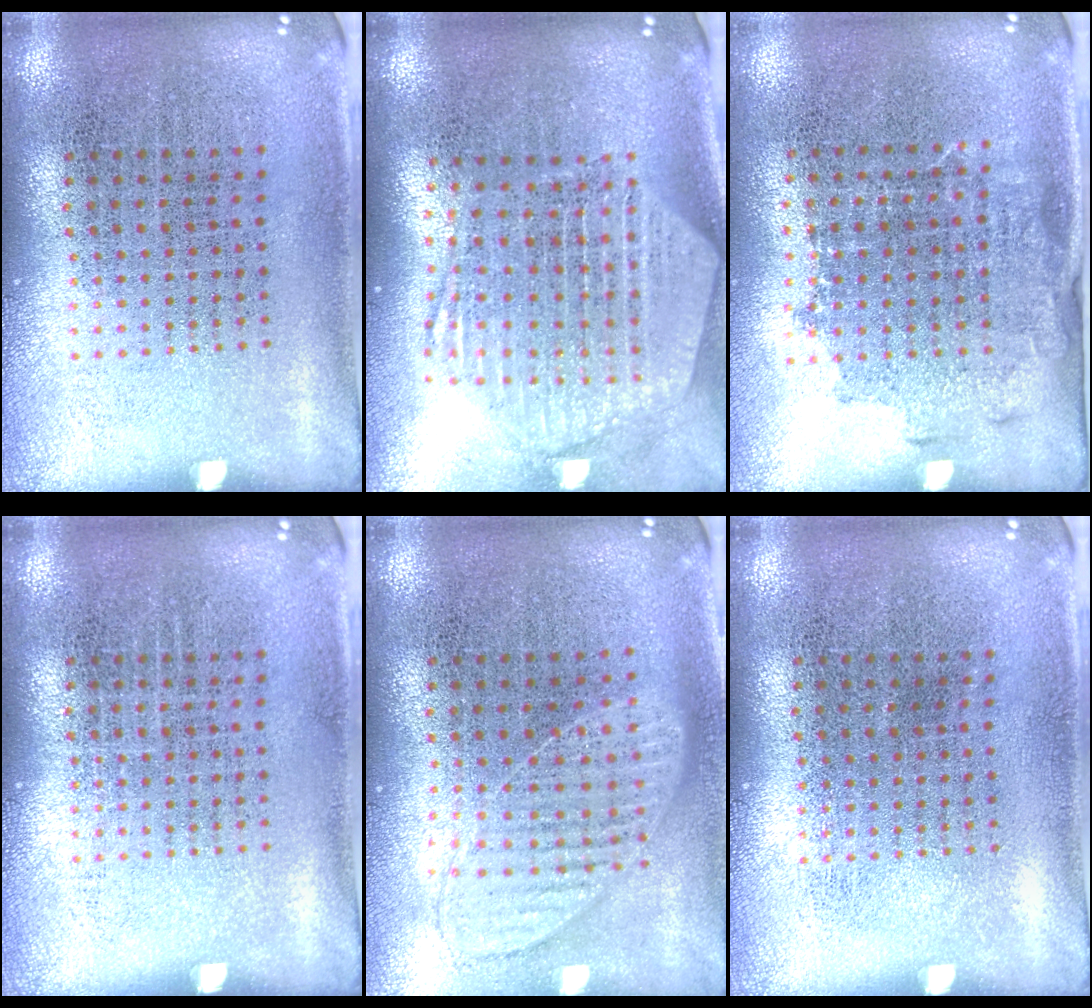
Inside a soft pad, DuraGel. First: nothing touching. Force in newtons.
{"total": 2.6, "press": 2.1, "slide": 1.5}
{"total": 1.4, "press": 1.2, "slide": 0.7}
{"total": 0.0}
{"total": 1.0, "press": 1.0, "slide": 0.3}
{"total": 0.0}